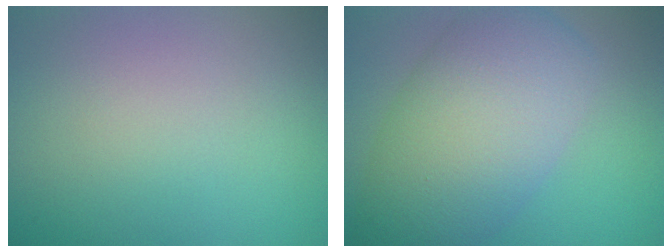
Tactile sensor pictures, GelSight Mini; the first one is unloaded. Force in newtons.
{"total": 9.9, "press": 9.9, "slide": 0.4}